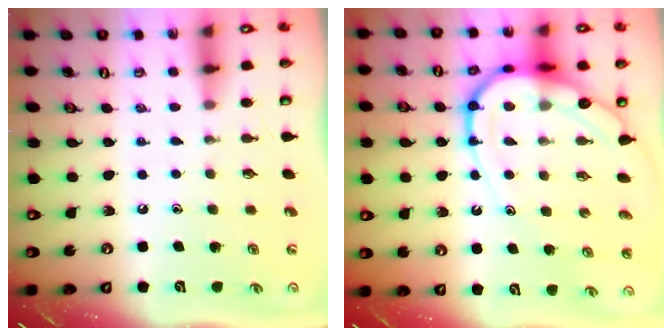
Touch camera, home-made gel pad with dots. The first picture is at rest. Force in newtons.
{"total": 14.0, "press": 14.0, "slide": 1.1}